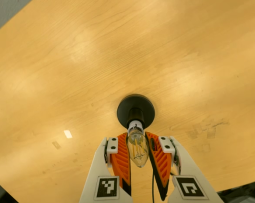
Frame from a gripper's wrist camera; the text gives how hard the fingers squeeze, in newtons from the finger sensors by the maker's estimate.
{"total": 17.3, "left": 15.9, "right": 18.7}